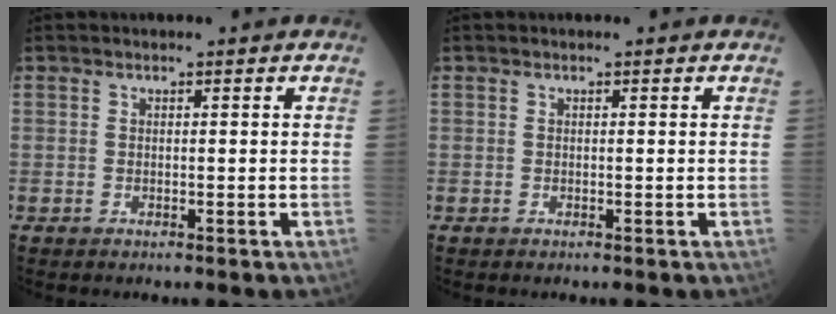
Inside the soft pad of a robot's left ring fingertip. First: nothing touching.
{"total": 0.0}